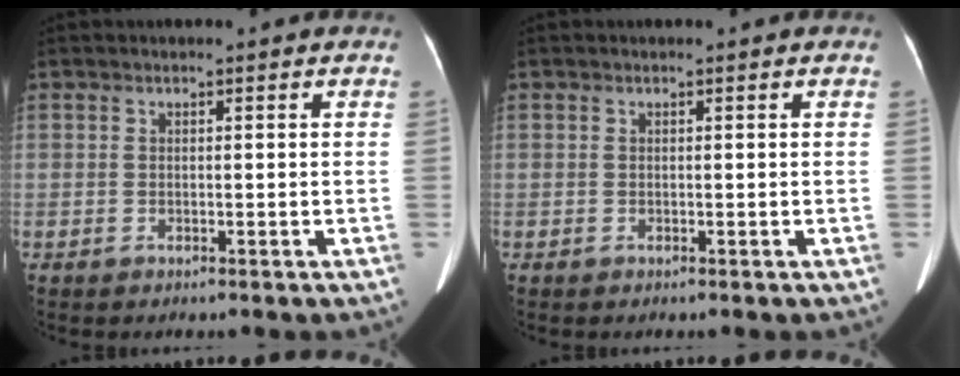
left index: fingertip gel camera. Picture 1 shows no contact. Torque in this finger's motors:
{"motor_torque": [0.00, 0.00, 0.00, 0.00]}